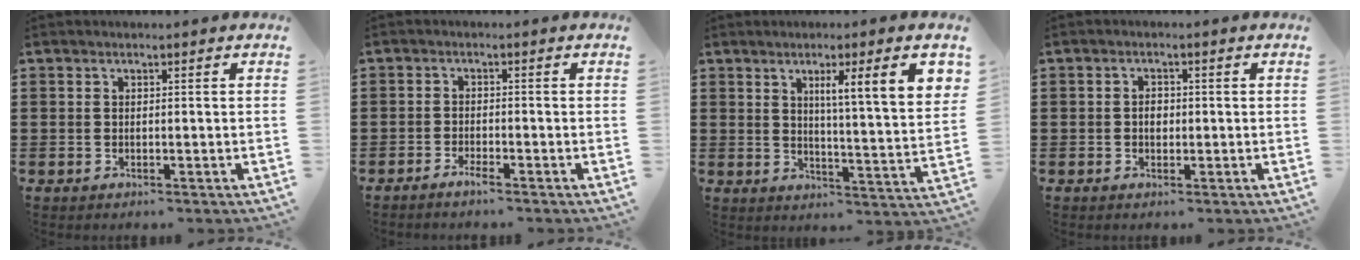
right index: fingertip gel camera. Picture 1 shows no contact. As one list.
[{"total": 1.6, "force": [-1.5, 0.1, 0.6], "torque": [-0.012, -0.001, -0.027]}, {"total": 8.5, "force": [3.9, -0.1, 7.5], "torque": [-0.127, -0.015, 0.056]}, {"total": 1.8, "force": [-0.2, 1.1, 1.4], "torque": [-0.028, 0.006, -0.005]}]